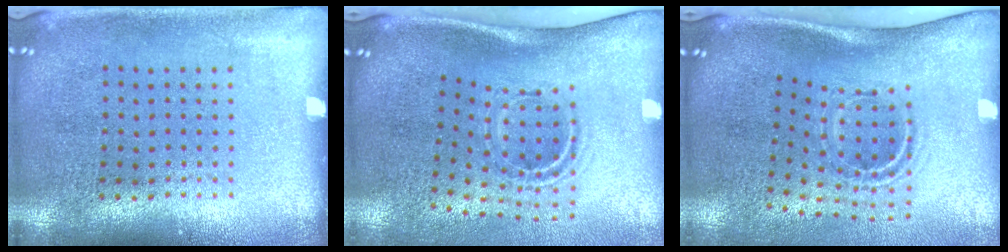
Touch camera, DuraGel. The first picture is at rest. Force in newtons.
{"total": 2.1, "press": 1.2, "slide": 1.8}
{"total": 2.1, "press": 1.2, "slide": 1.8}